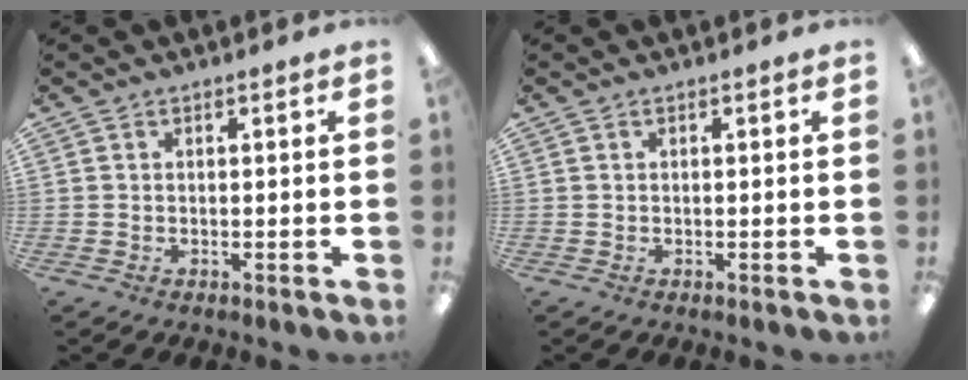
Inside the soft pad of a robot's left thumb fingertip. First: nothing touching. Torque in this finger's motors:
{"motor_torque": [0.00, 0.00, 0.05, -0.05, 0.00]}